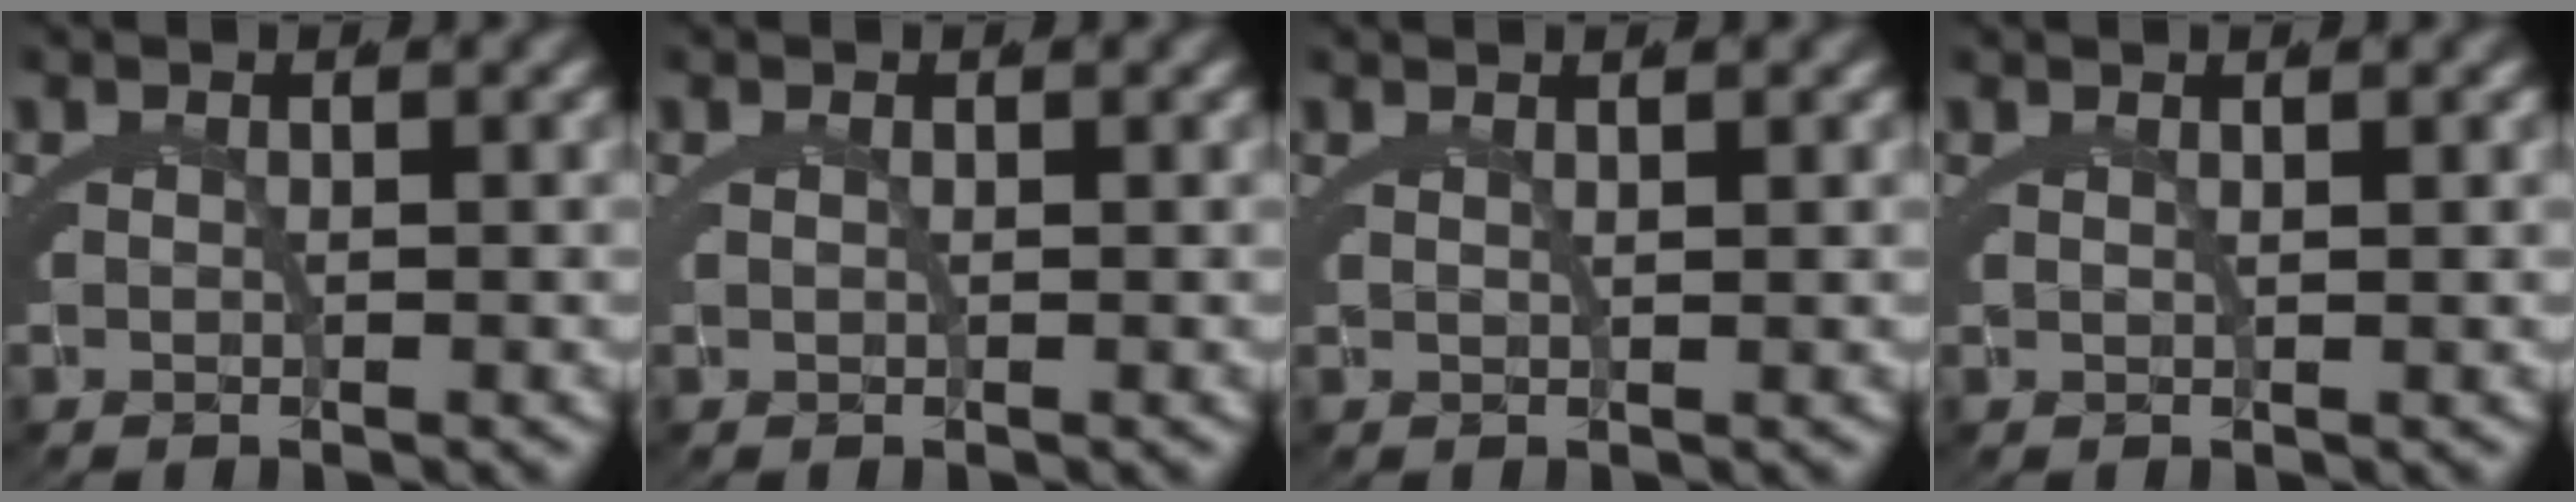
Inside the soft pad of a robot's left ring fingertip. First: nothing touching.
{"total": 0.8, "force": [0.5, -0.5, 0.3], "torque": [-0.007, 0.000, 0.010]}
{"total": 1.6, "force": [1.2, -1.0, 0.5], "torque": [-0.004, 0.003, 0.023]}
{"total": 1.3, "force": [0.9, -0.9, 0.4], "torque": [-0.005, 0.001, 0.019]}